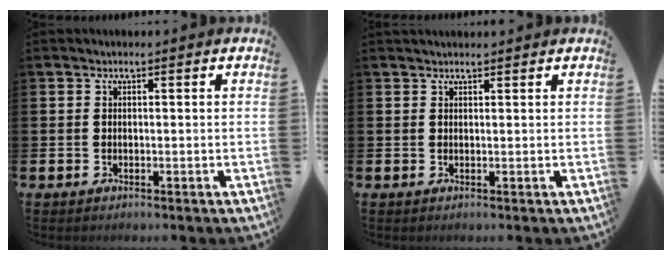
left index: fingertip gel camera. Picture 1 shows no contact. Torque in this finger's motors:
{"motor_torque": [0.14, -1.08, -0.02, 0.02]}